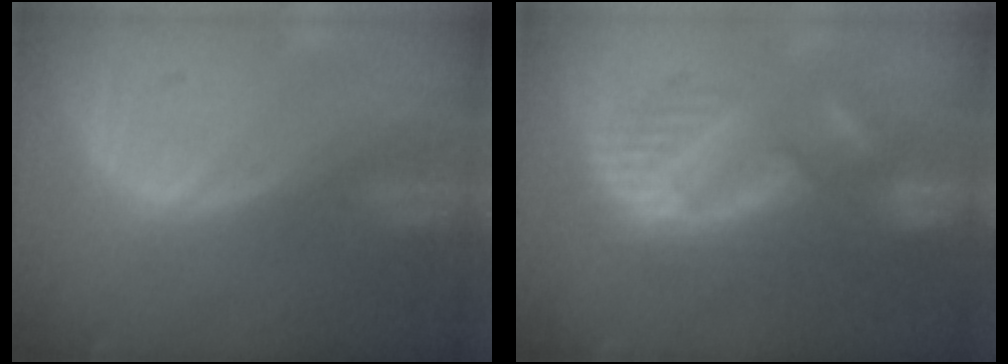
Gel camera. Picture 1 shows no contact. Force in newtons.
{"total": 9.0, "press": 8.9, "slide": 1.6}